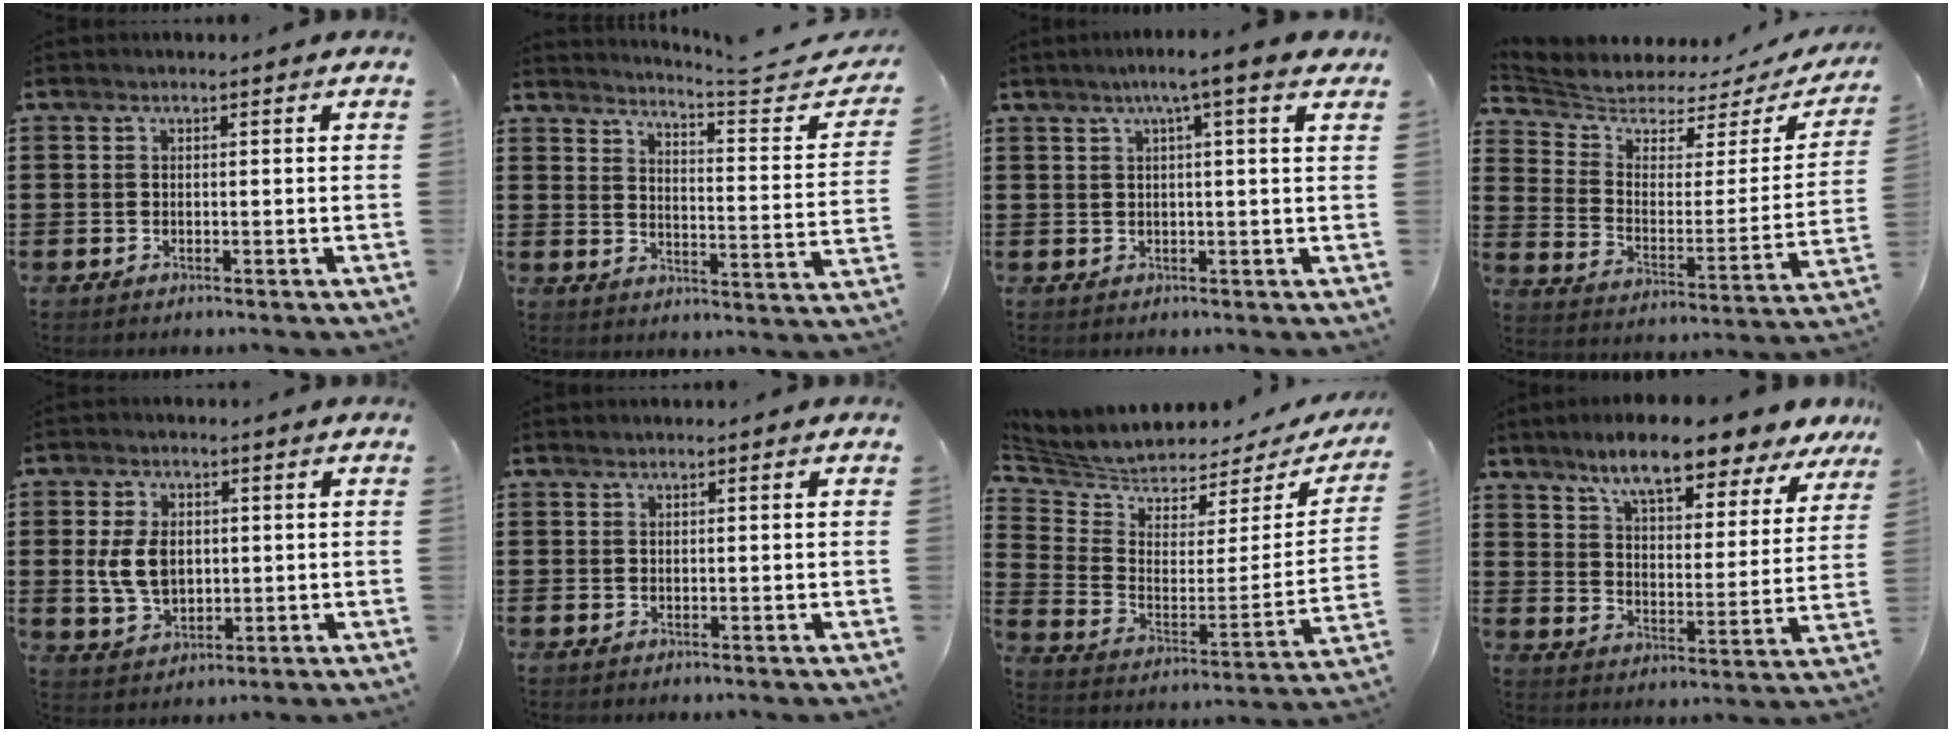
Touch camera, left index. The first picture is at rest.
{"total": 4.6, "force": [4.2, -0.4, 1.8], "torque": [-0.042, -0.038, 0.062]}
{"total": 4.5, "force": [2.6, -0.3, 3.6], "torque": [-0.067, 0.001, 0.042]}
{"total": 5.0, "force": [4.7, 1.5, 0.8], "torque": [-0.050, -0.039, 0.077]}
{"total": 6.5, "force": [0.7, 4.4, 4.8], "torque": [-0.113, 0.004, 0.005]}
{"total": 0.0}
{"total": 4.6, "force": [4.4, 1.4, 0.2], "torque": [-0.040, -0.051, 0.074]}
{"total": 9.0, "force": [7.7, 1.2, 4.5], "torque": [-0.101, -0.035, 0.131]}